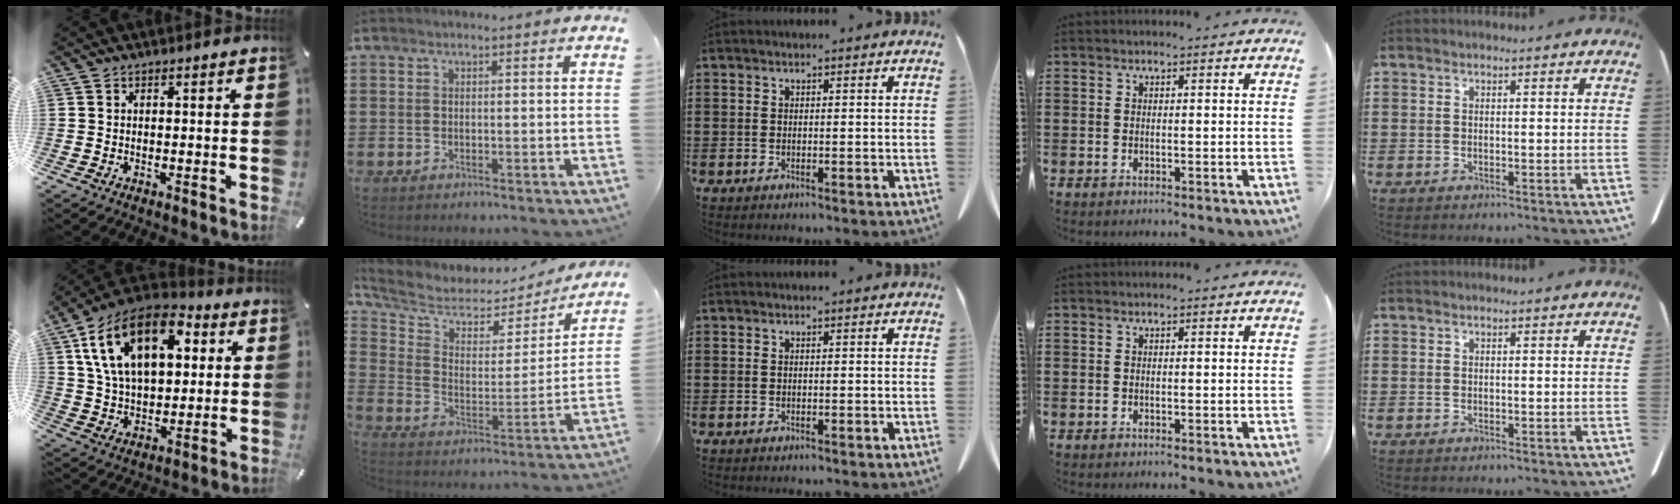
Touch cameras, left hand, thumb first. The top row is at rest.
{"thumb": {"total": 20.5, "force": [8.1, 12.5, 14.1], "torque": [-0.273, -0.014, 0.137]}, "index": {"total": 5.4, "force": [4.3, 2.9, 1.7], "torque": [-0.066, -0.031, 0.069]}}